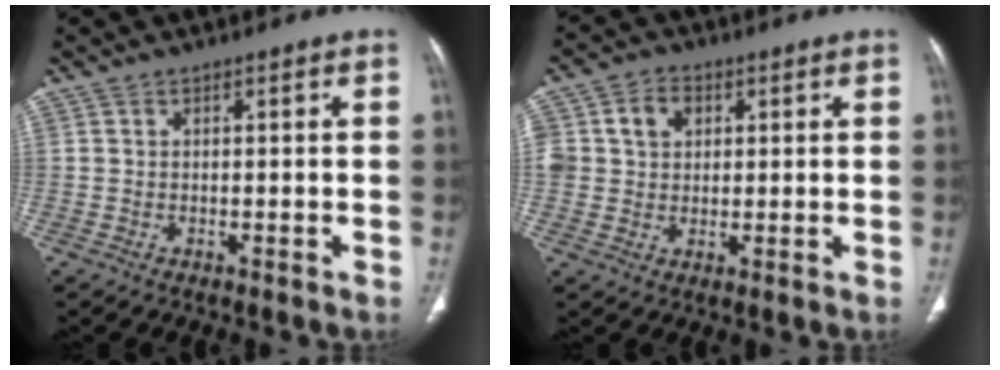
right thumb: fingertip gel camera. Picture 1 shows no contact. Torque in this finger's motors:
{"motor_torque": [1.14, 0.94, 0.53, 0.31, 0.05]}